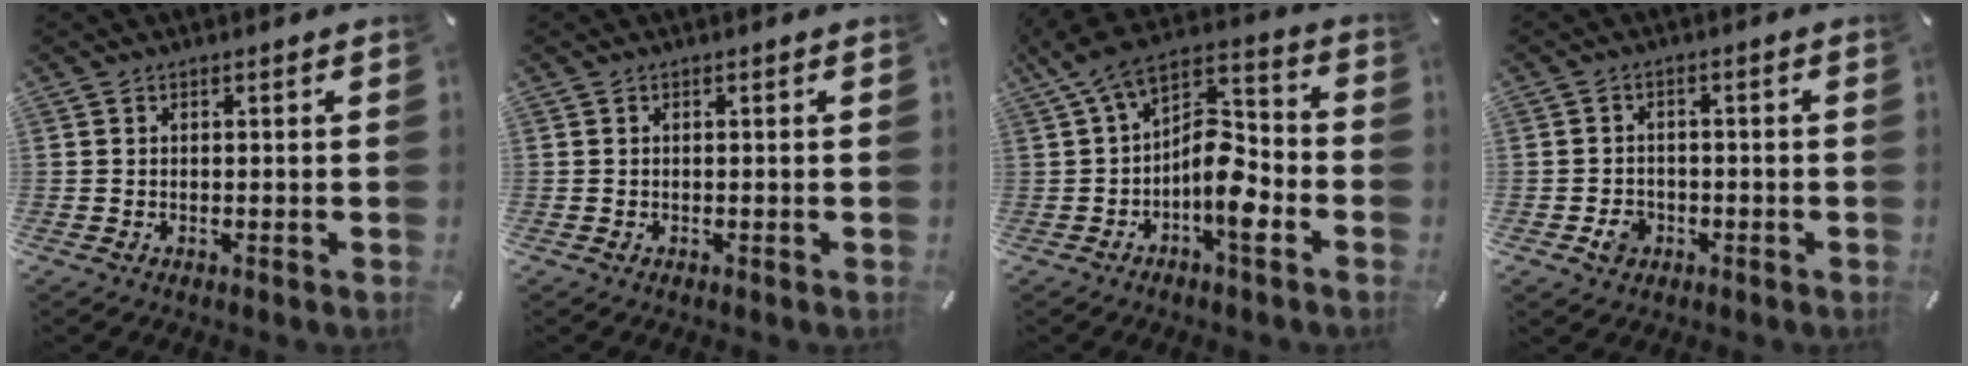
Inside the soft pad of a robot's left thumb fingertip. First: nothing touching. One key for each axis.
{"total": 0.0}
{"total": 14.4, "fx": -3.8, "fy": 7.4, "fz": 11.8, "tx": -0.198, "ty": 0.005, "tz": -0.069}
{"total": 4.0, "fx": -1.5, "fy": 3.3, "fz": 1.5, "tx": -0.030, "ty": 0.004, "tz": -0.028}